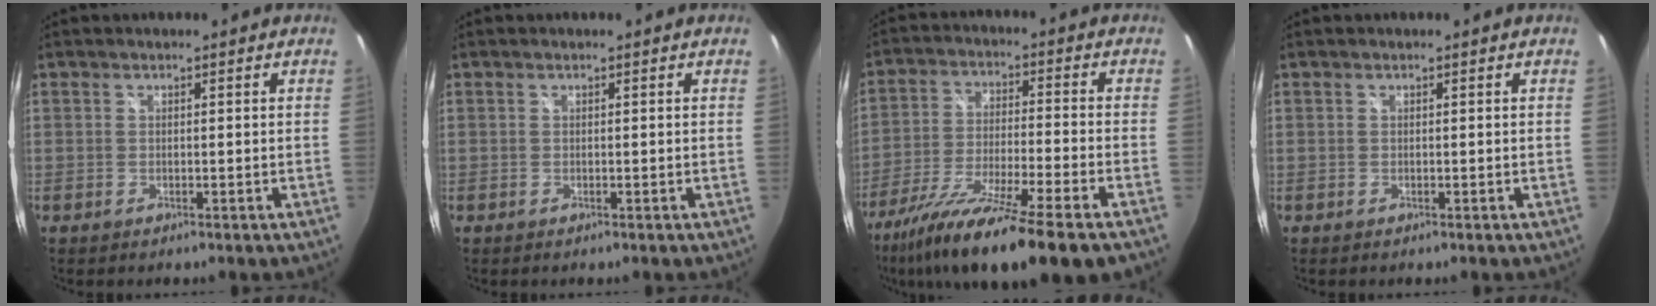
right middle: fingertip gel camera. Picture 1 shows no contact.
{"total": 0.0}
{"total": 19.2, "force": [-13.6, 1.1, 13.4], "torque": [-0.251, -0.059, -0.235]}
{"total": 0.0}